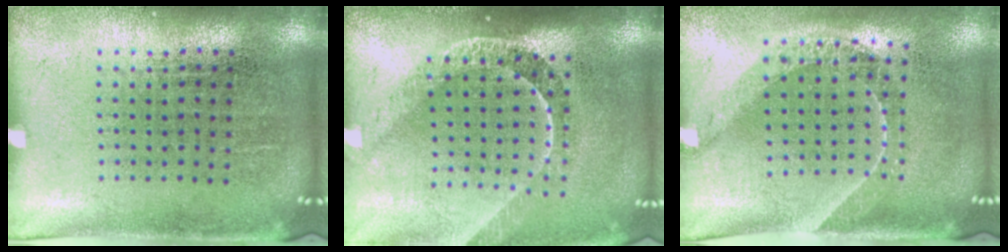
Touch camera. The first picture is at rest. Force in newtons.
{"total": 2.2, "press": 1.6, "slide": 1.4}
{"total": 1.5, "press": 1.3, "slide": 0.9}